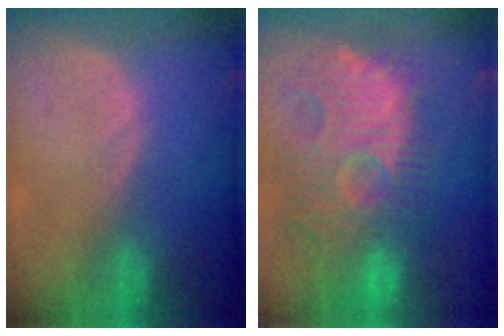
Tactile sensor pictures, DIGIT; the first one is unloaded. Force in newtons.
{"total": 14.4, "press": 12.5, "slide": 7.1}